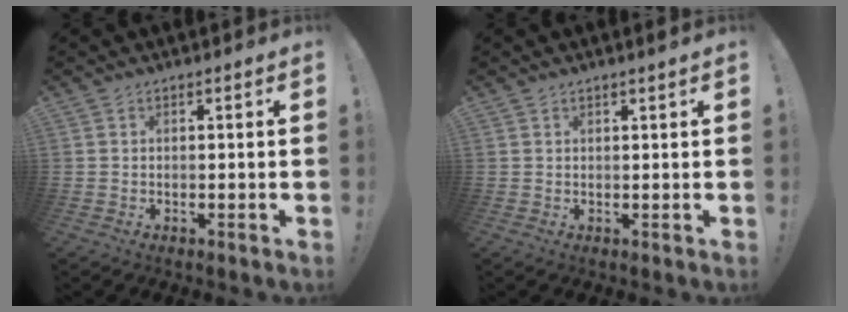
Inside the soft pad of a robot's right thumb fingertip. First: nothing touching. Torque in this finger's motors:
{"motor_torque": [0.16, -0.30, -0.31, 0.26, 0.04]}